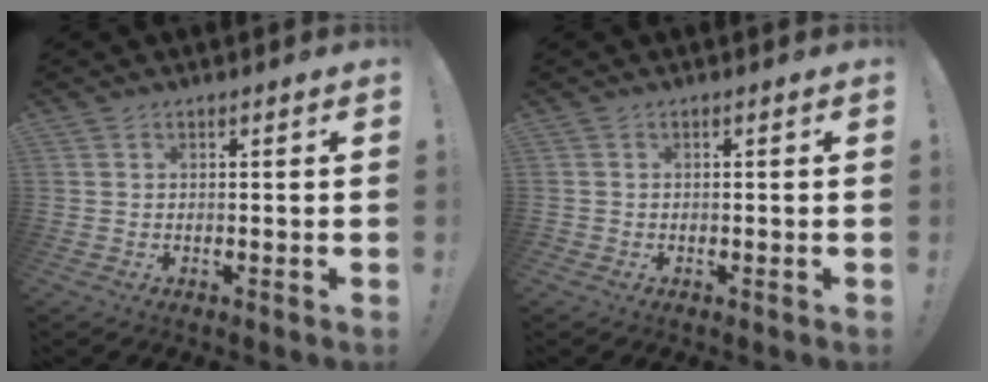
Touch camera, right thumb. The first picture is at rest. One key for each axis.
{"total": 0.8, "fx": -0.4, "fy": 0.7, "fz": 0.2, "tx": -0.002, "ty": 0.001, "tz": -0.007}